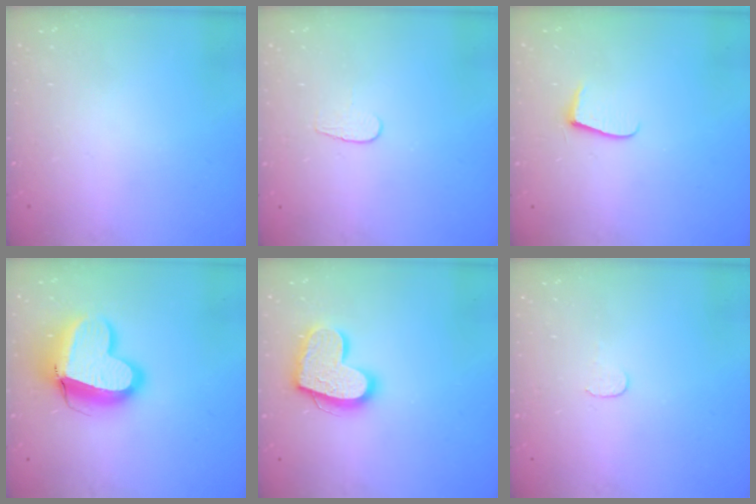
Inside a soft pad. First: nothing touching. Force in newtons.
{"total": 3.7, "press": 3.7, "slide": 0.3}
{"total": 6.8, "press": 6.8, "slide": 0.6}
{"total": 16.2, "press": 16.0, "slide": 2.1}
{"total": 16.9, "press": 16.9, "slide": 1.3}
{"total": 3.9, "press": 3.9, "slide": 0.3}